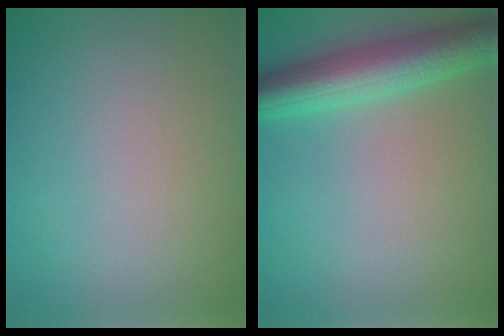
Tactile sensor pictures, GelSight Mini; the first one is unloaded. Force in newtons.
{"total": 6.3, "press": 6.3, "slide": 0.1}